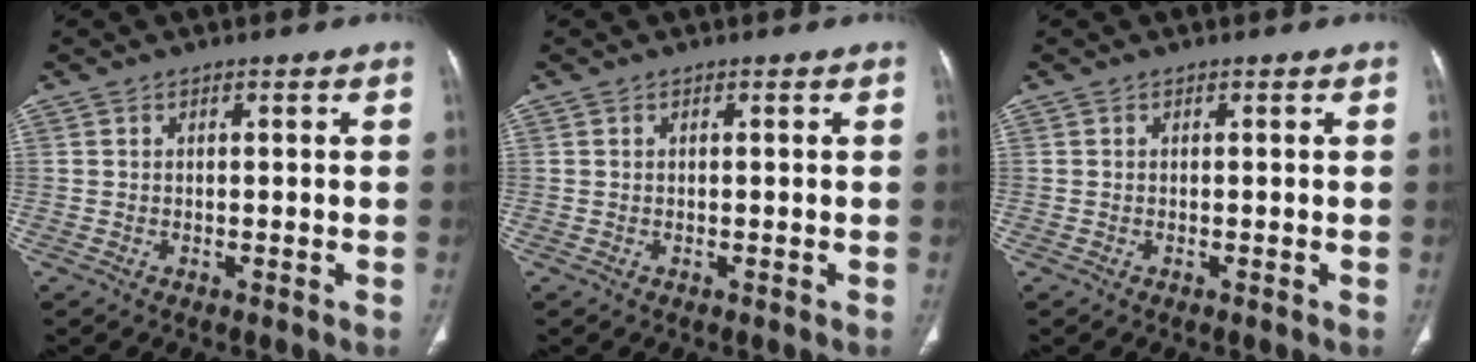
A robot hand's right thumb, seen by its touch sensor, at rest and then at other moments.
{"total": 0.0}
{"total": 0.0}